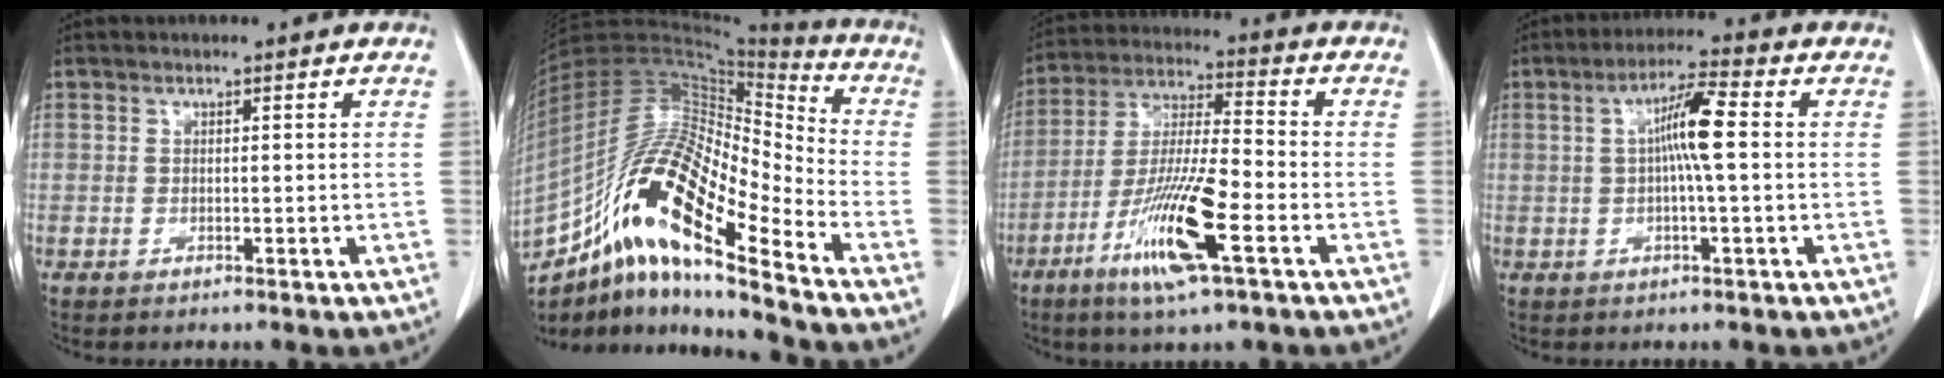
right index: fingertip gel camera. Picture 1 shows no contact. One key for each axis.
{"total": 21.6, "fx": -13.2, "fy": 3.7, "fz": 16.7, "tx": -0.346, "ty": 0.001, "tz": -0.237}
{"total": 14.0, "fx": -6.1, "fy": 1.3, "fz": 12.5, "tx": -0.248, "ty": -0.017, "tz": -0.113}
{"total": 6.6, "fx": 0.6, "fy": 0.3, "fz": 6.6, "tx": -0.121, "ty": 0.012, "tz": 0.005}